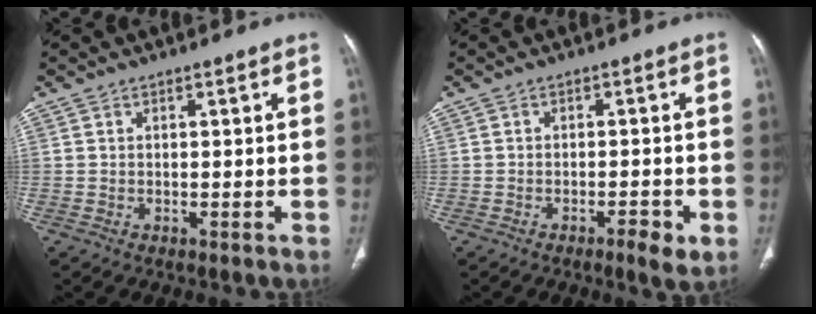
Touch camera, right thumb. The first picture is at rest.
{"total": 3.5, "force": [-1.7, 0.8, 3.0], "torque": [-0.047, 0.003, -0.028]}